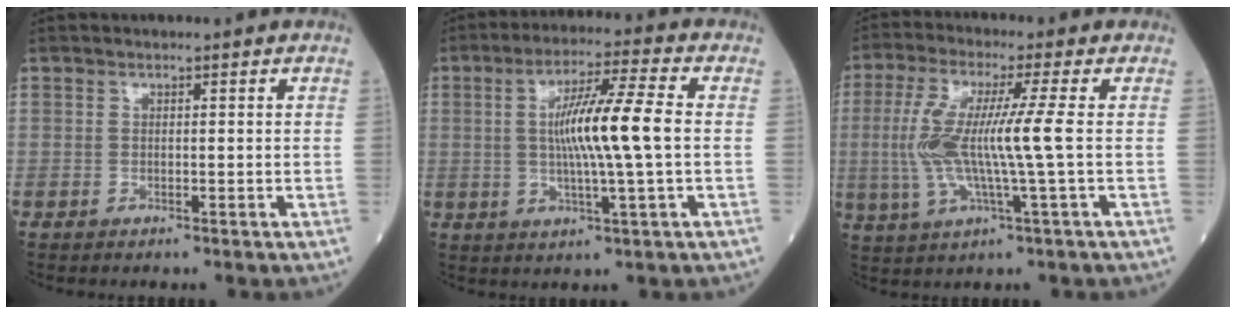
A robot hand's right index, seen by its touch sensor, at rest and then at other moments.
{"total": 11.2, "force": [0.5, -0.3, 11.1], "torque": [-0.203, 0.005, 0.007]}
{"total": 10.1, "force": [-0.2, -0.3, 10.1], "torque": [-0.222, 0.001, -0.007]}